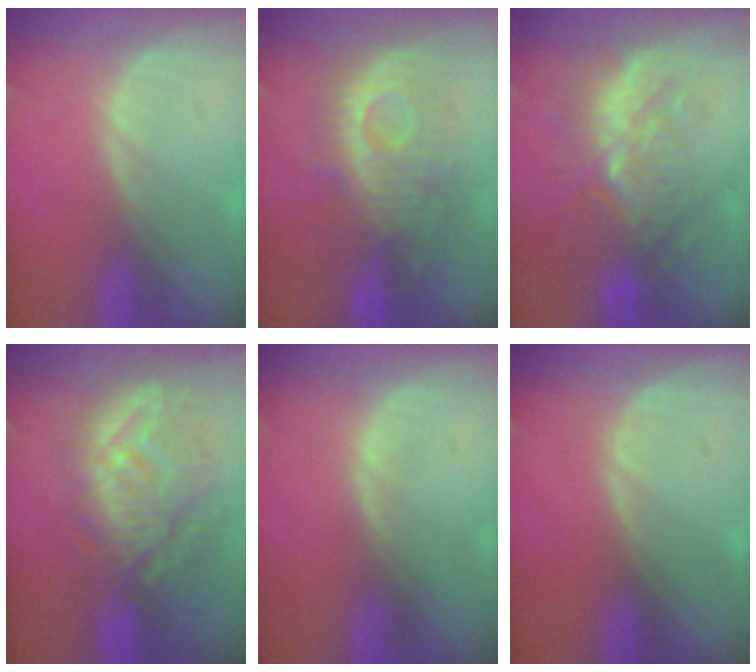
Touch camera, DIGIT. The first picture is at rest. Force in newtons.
{"total": 9.9, "press": 9.8, "slide": 1.8}
{"total": 9.1, "press": 9.0, "slide": 1.6}
{"total": 11.9, "press": 10.8, "slide": 5.0}
{"total": 0.7, "press": 0.6, "slide": 0.3}
{"total": 0.0}